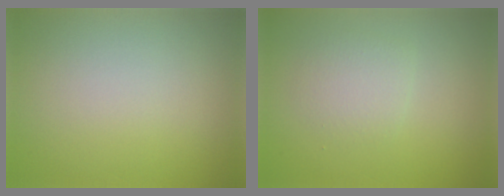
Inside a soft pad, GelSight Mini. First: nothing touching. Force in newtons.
{"total": 1.9, "press": 1.9, "slide": 0.1}